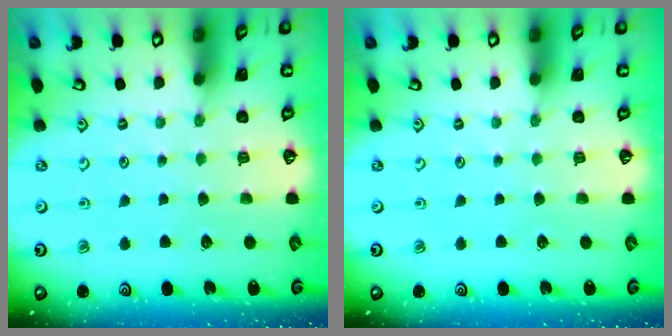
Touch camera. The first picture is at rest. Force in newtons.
{"total": 0.0}